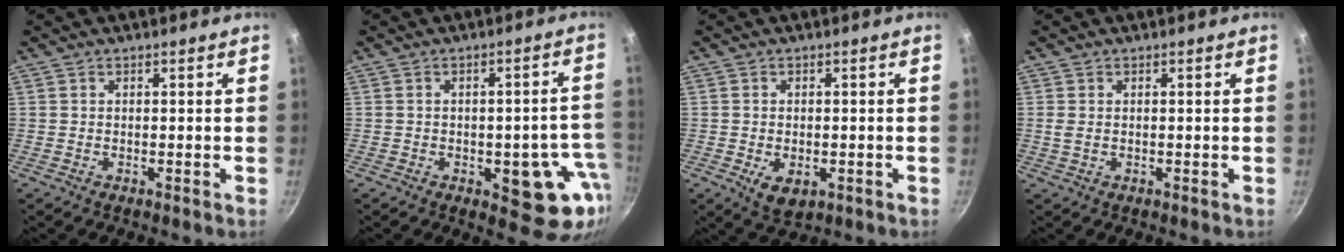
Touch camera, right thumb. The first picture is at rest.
{"total": 11.8, "force": [-3.5, 5.7, 9.7], "torque": [-0.060, 0.018, -0.041]}
{"total": 5.2, "force": [-1.4, 3.3, 3.8], "torque": [-0.052, -0.006, -0.014]}
{"total": 1.6, "force": [0.1, 1.1, 1.1], "torque": [-0.025, -0.001, 0.003]}